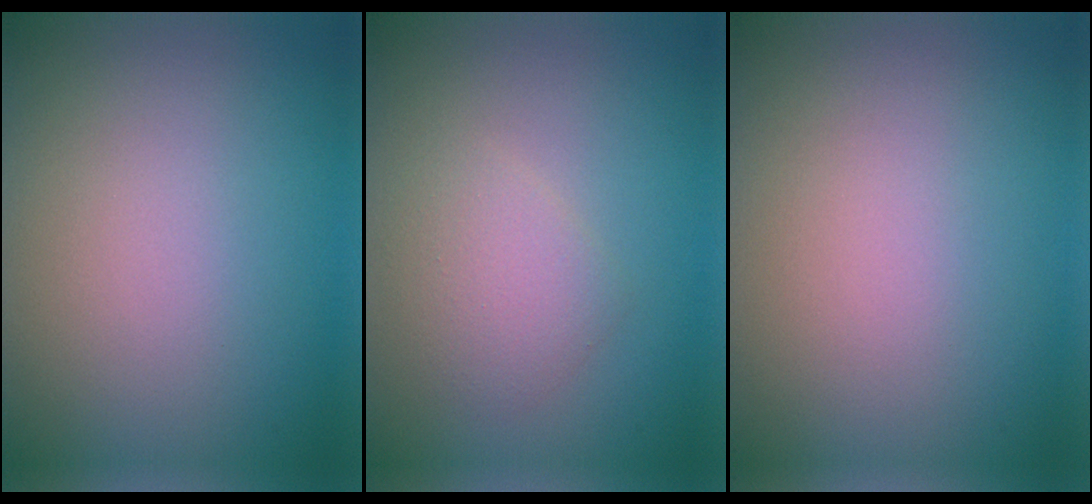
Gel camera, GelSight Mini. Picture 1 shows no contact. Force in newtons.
{"total": 2.3, "press": 2.3, "slide": 0.0}
{"total": 0.0}